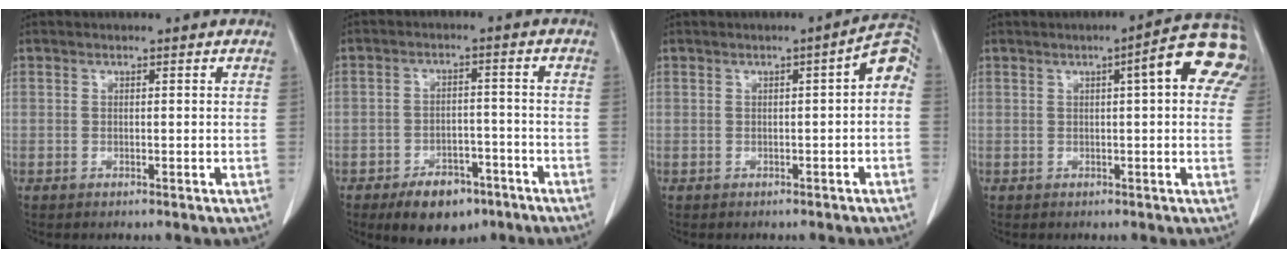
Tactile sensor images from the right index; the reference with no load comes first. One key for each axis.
{"total": 7.8, "fx": -5.1, "fy": 4.2, "fz": 4.2, "tx": -0.066, "ty": 0.002, "tz": -0.076}
{"total": 4.4, "fx": -0.2, "fy": 0.8, "fz": 4.3, "tx": -0.050, "ty": 0.016, "tz": -0.009}
{"total": 9.7, "fx": 3.1, "fy": 1.4, "fz": 9.0, "tx": -0.105, "ty": 0.025, "tz": 0.026}